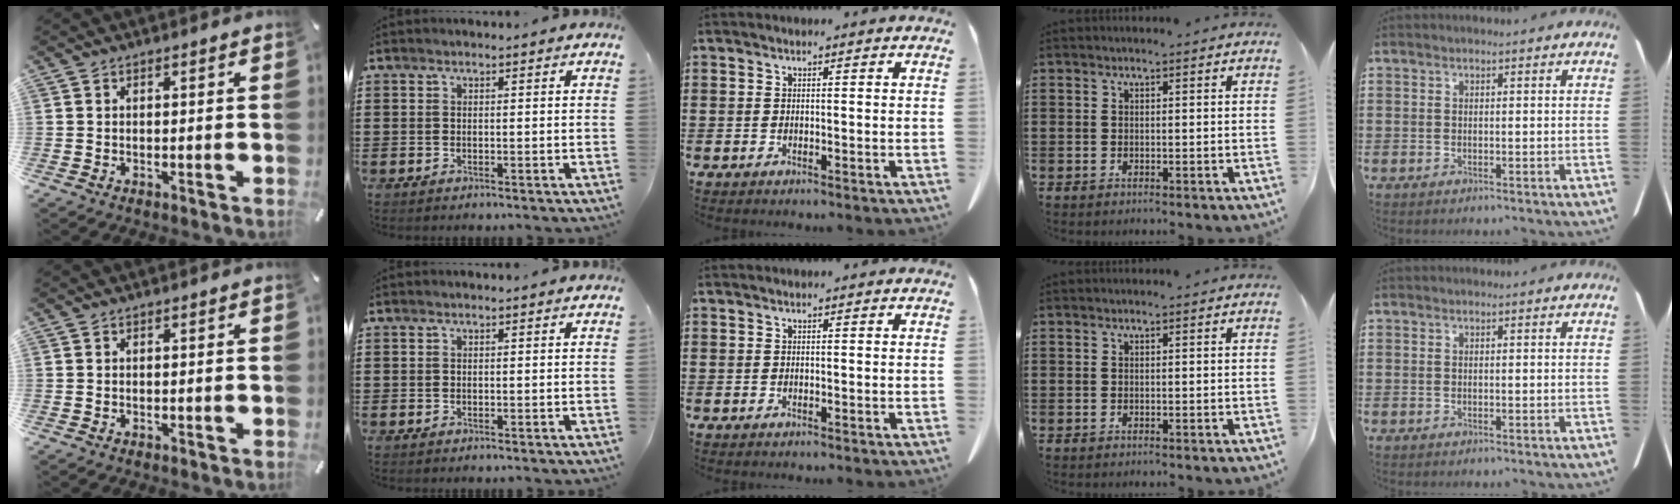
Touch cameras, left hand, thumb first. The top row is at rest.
{}